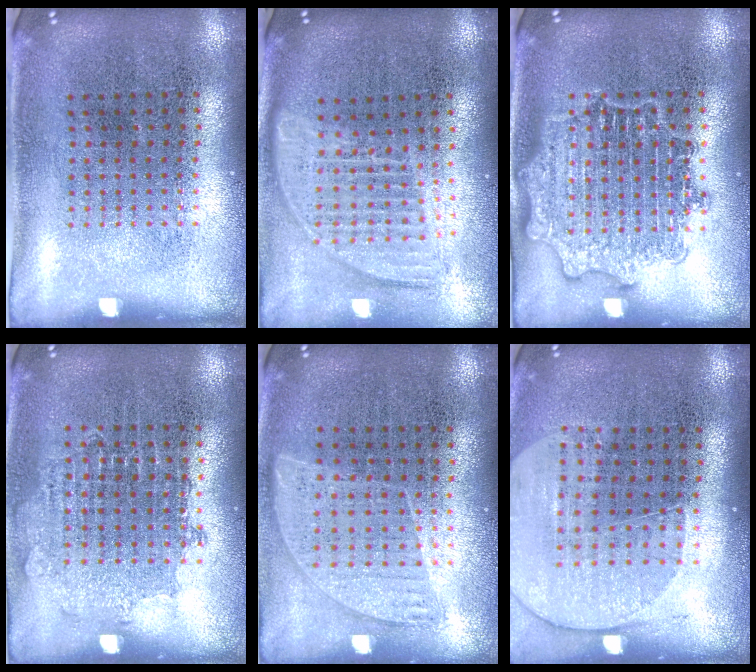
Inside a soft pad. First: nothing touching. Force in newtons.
{"total": 1.7, "press": 1.4, "slide": 0.9}
{"total": 3.0, "press": 3.0, "slide": 0.5}
{"total": 0.7, "press": 0.7, "slide": 0.2}
{"total": 0.9, "press": 0.7, "slide": 0.5}
{"total": 1.7, "press": 1.5, "slide": 0.7}